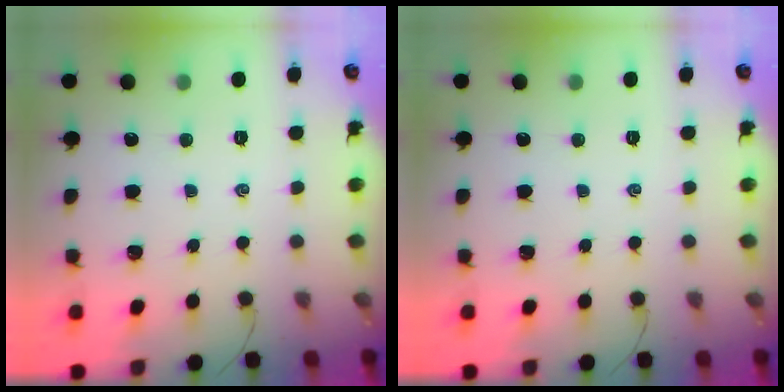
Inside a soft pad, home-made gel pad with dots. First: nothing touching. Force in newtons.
{"total": 0.0}